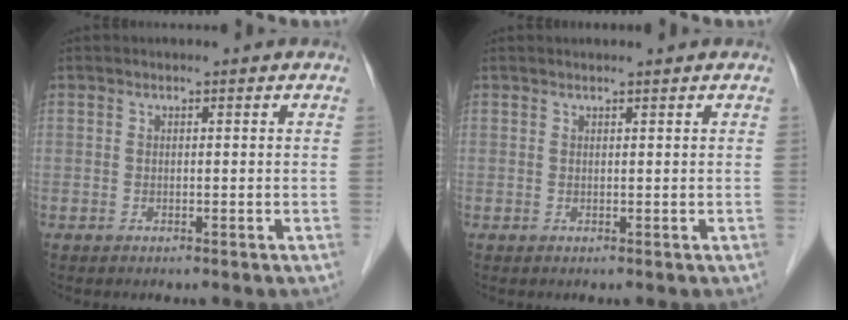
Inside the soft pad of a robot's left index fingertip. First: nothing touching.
{"total": 1.0, "force": [0.9, -0.2, 0.4], "torque": [-0.007, 0.007, 0.018]}